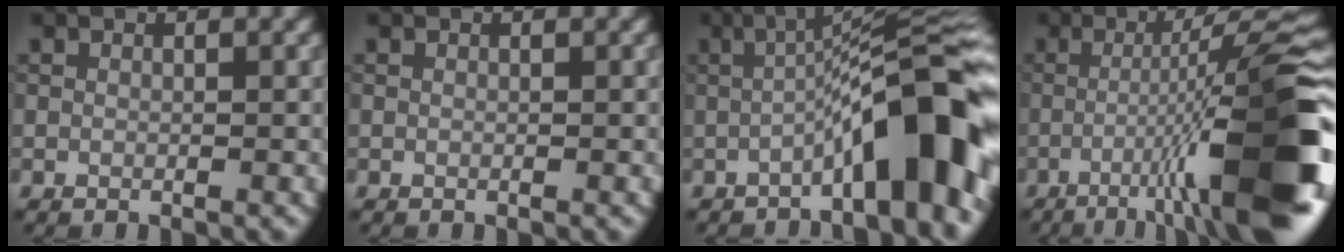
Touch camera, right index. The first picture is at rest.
{"total": 0.0}
{"total": 10.7, "force": [-3.3, 2.1, 10.0], "torque": [-0.126, 0.026, -0.058]}
{"total": 13.5, "force": [-4.4, 2.0, 12.6], "torque": [-0.168, 0.018, -0.068]}